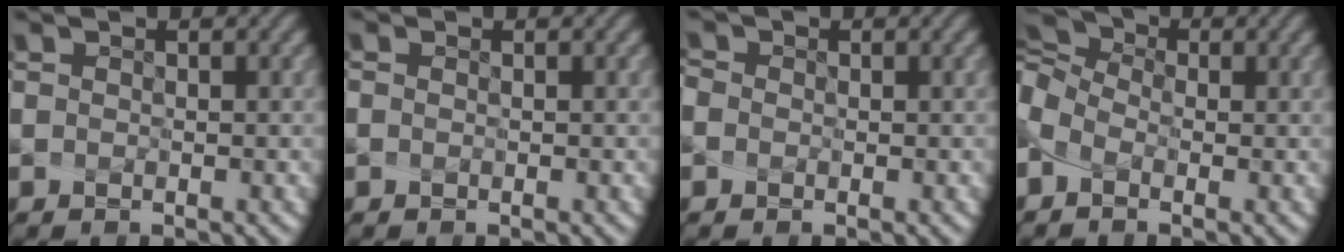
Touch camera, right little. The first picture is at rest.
{"total": 0.0}
{"total": 0.8, "force": [-0.4, 0.6, 0.2], "torque": [-0.005, 0.005, -0.011]}
{"total": 5.5, "force": [-0.1, 3.8, 3.9], "torque": [-0.101, 0.017, -0.012]}